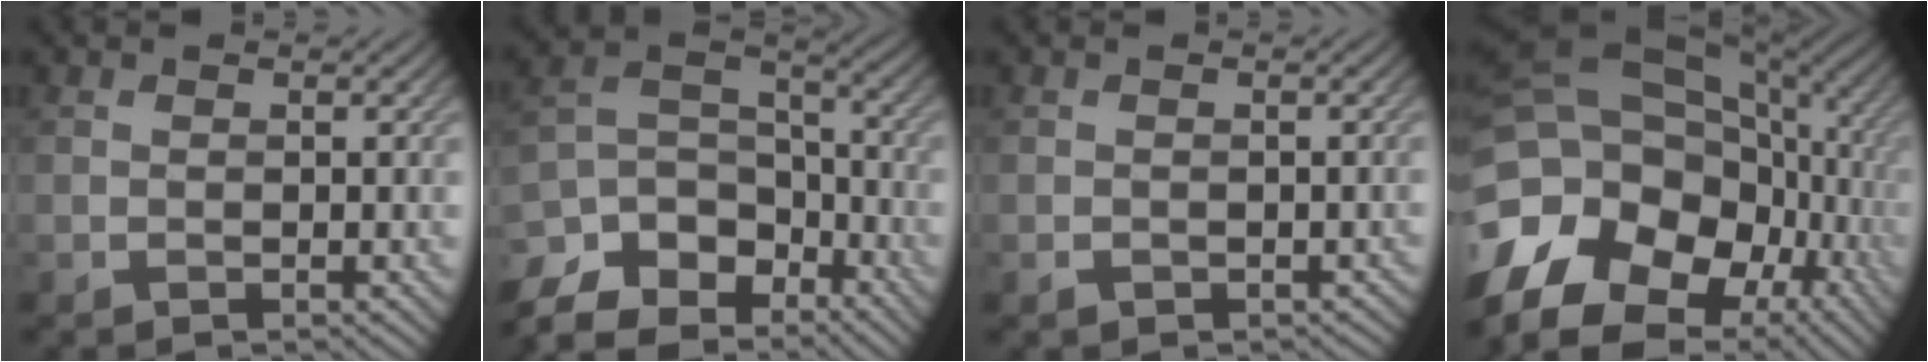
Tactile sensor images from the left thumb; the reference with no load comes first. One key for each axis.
{"total": 12.2, "fx": -9.1, "fy": 6.2, "fz": 5.1, "tx": -0.153, "ty": -0.011, "tz": -0.150}
{"total": 1.3, "fx": -0.7, "fy": 0.9, "fz": 0.6, "tx": -0.013, "ty": -0.008, "tz": -0.012}
{"total": 18.4, "fx": -7.3, "fy": 13.1, "fz": 10.7, "tx": -0.274, "ty": 0.014, "tz": -0.119}